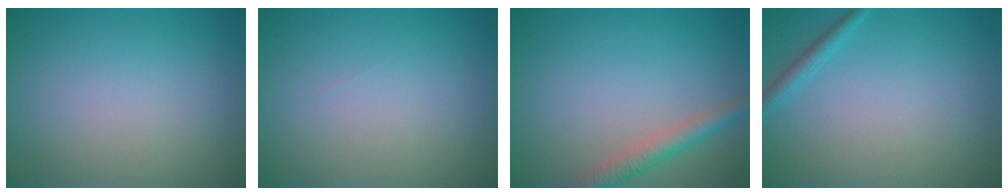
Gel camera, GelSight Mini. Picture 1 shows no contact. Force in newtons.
{"total": 0.0}
{"total": 2.7, "press": 2.7, "slide": 0.1}
{"total": 1.3, "press": 1.3, "slide": 0.1}